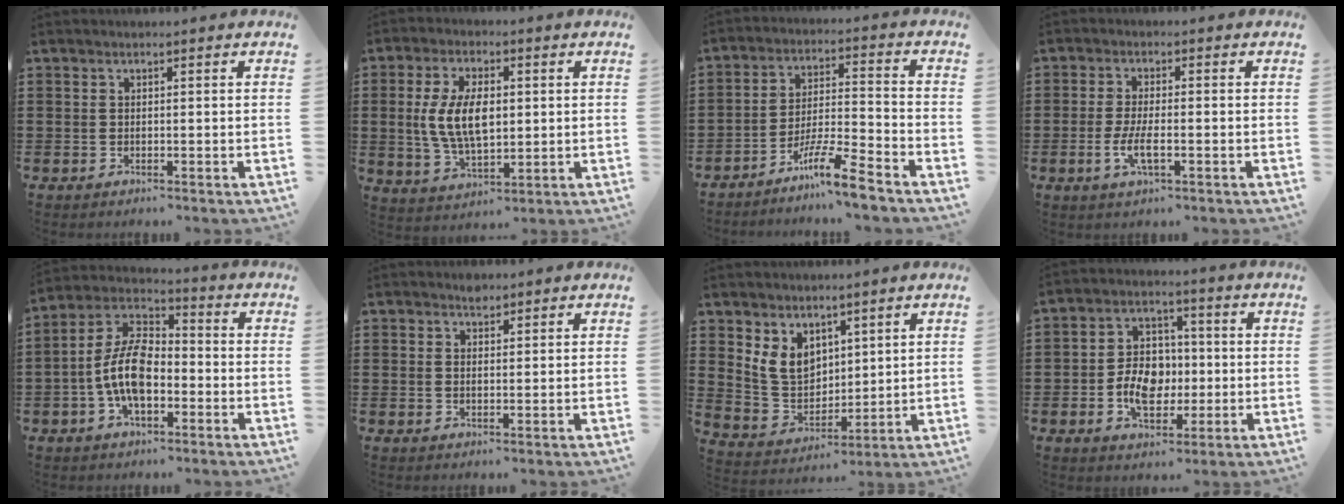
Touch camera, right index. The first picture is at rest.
{"total": 9.0, "force": [0.6, 4.5, 7.7], "torque": [-0.159, 0.005, 0.005]}
{"total": 8.8, "force": [-7.1, 0.2, 5.2], "torque": [-0.102, 0.002, -0.139]}
{"total": 4.3, "force": [-1.4, 1.2, 3.9], "torque": [-0.085, -0.004, -0.031]}
{"total": 10.1, "force": [-2.7, 5.4, 8.1], "torque": [-0.196, 0.002, -0.059]}
{"total": 1.5, "force": [1.2, 0.7, 0.4], "torque": [-0.003, -0.001, 0.021]}
{"total": 7.3, "force": [3.6, 5.5, 3.1], "torque": [-0.099, 0.000, 0.068]}
{"total": 7.8, "force": [-1.5, 5.6, 5.2], "torque": [-0.097, 0.005, -0.030]}